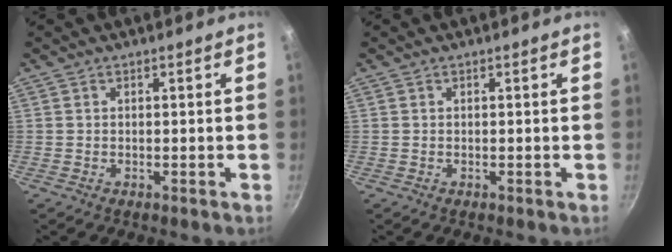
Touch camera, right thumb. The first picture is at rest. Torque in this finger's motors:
{"motor_torque": [-0.06, -0.05, 0.06, -0.02, 0.00]}